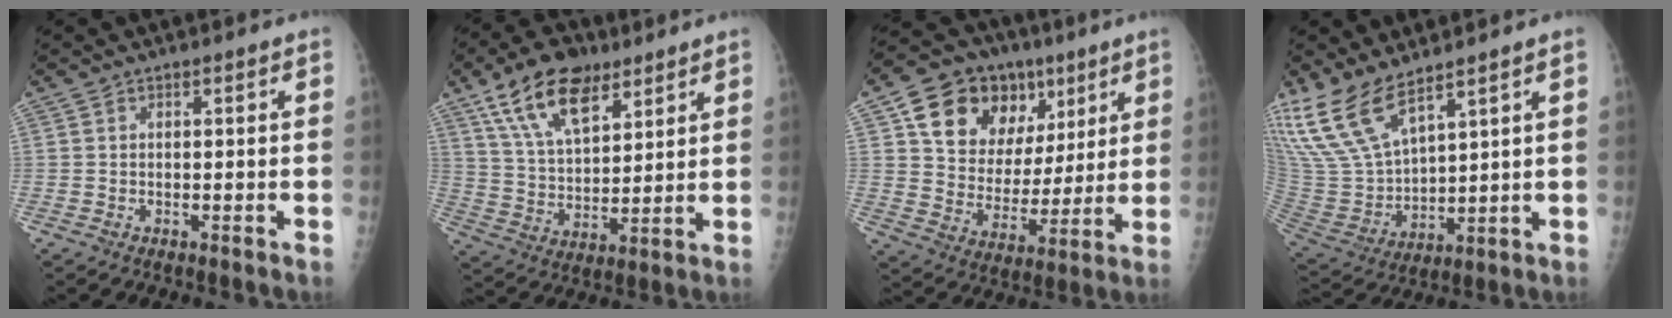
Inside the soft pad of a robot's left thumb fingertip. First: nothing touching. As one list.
[{"total": 15.3, "force": [9.2, 7.6, 9.6], "torque": [-0.140, -0.032, 0.169]}, {"total": 19.9, "force": [9.4, 13.9, 10.7], "torque": [-0.126, -0.016, 0.158]}, {"total": 13.8, "force": [10.4, 4.8, 7.7], "torque": [-0.154, -0.048, 0.230]}]